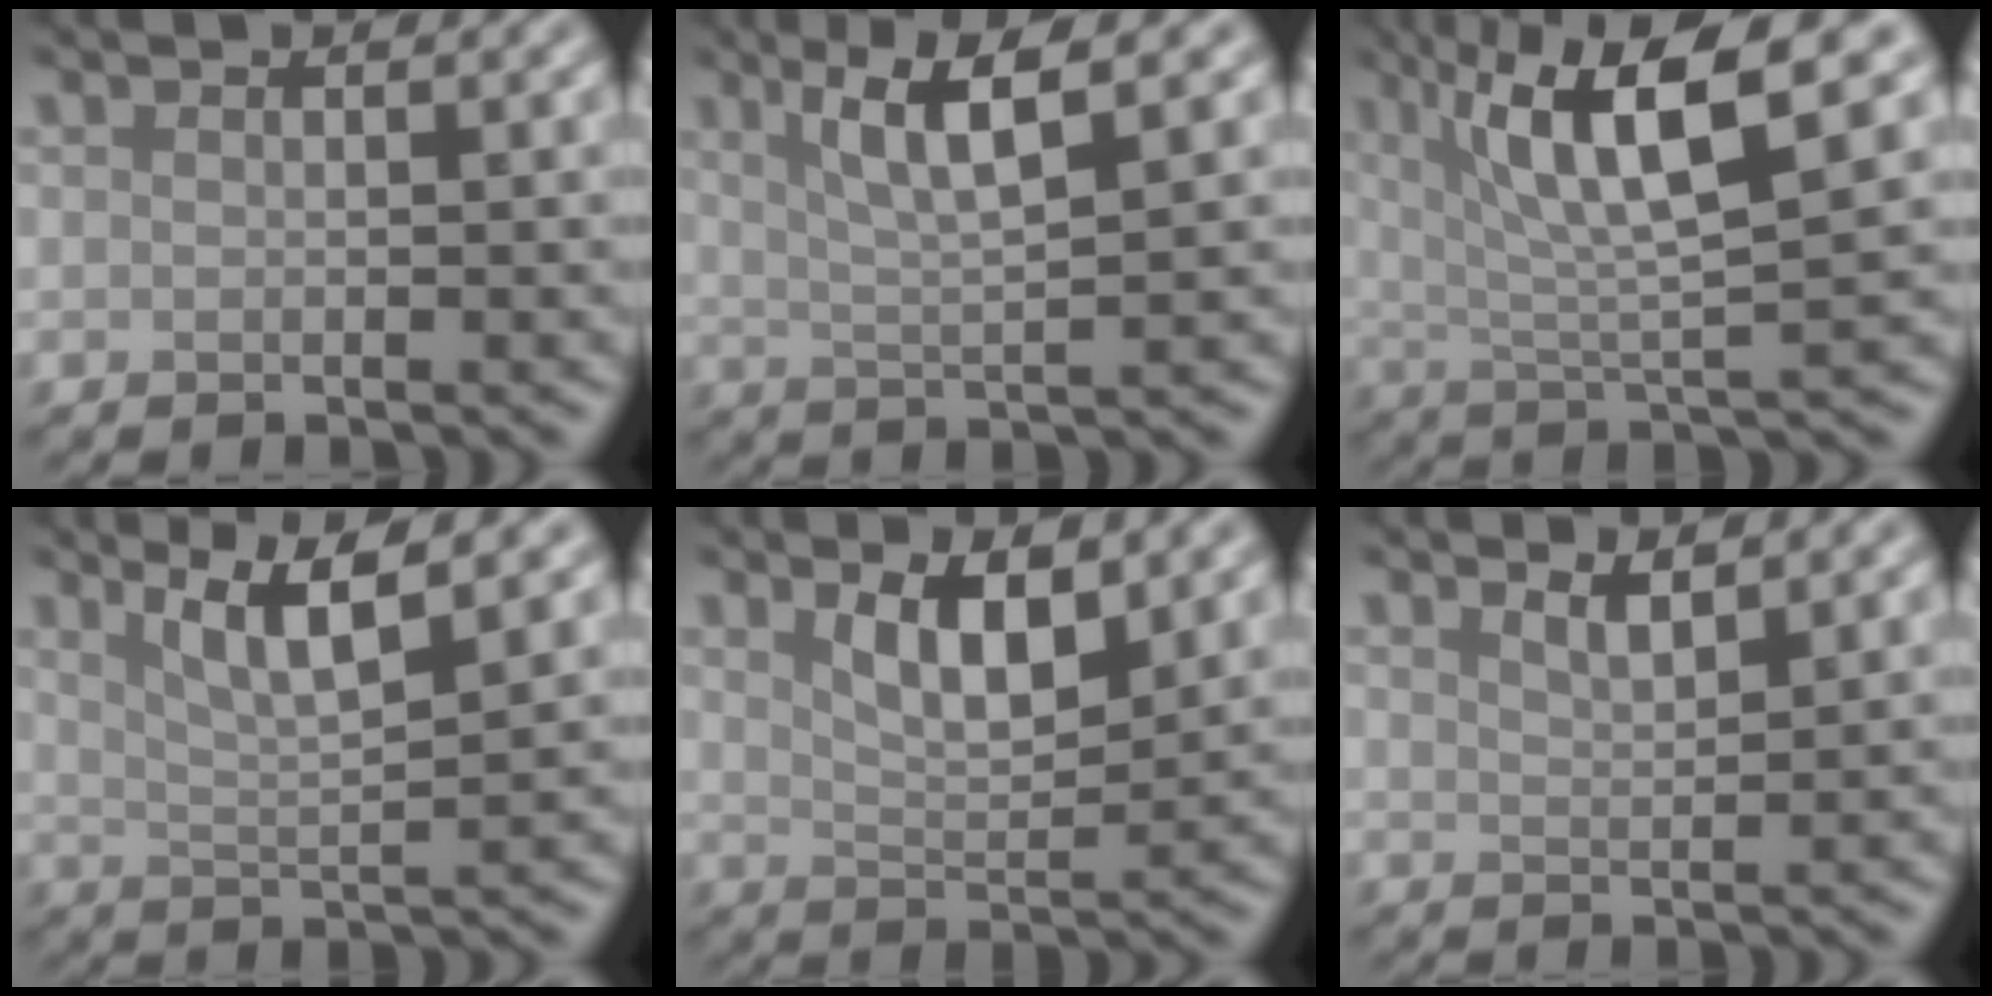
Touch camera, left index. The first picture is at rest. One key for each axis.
{"total": 5.1, "fx": 2.1, "fy": 0.9, "fz": 4.6, "tx": -0.084, "ty": 0.002, "tz": 0.041}
{"total": 8.8, "fx": 3.8, "fy": 1.9, "fz": 7.7, "tx": -0.128, "ty": 0.006, "tz": 0.070}
{"total": 4.8, "fx": 2.5, "fy": 0.8, "fz": 4.0, "tx": -0.073, "ty": 0.000, "tz": 0.050}
{"total": 4.1, "fx": 2.0, "fy": 1.4, "fz": 3.3, "tx": -0.067, "ty": -0.009, "tz": 0.040}
{"total": 1.5, "fx": 1.2, "fy": 0.3, "fz": 0.8, "tx": -0.009, "ty": -0.001, "tz": 0.023}